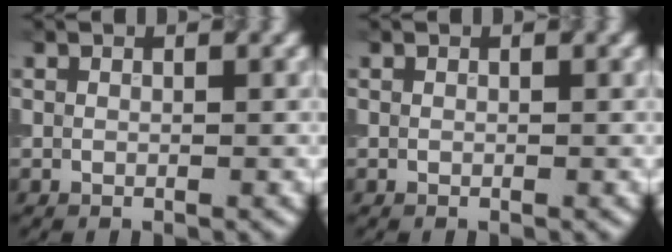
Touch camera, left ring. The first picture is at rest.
{"total": 0.0}